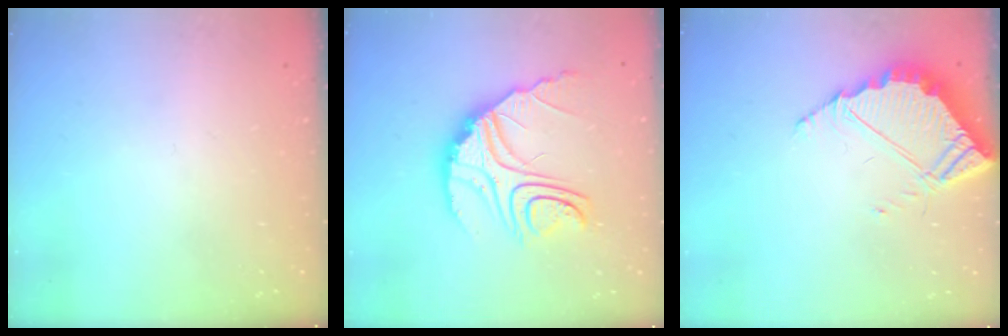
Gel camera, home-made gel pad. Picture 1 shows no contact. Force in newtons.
{"total": 14.5, "press": 14.4, "slide": 0.9}
{"total": 5.9, "press": 5.9, "slide": 0.4}